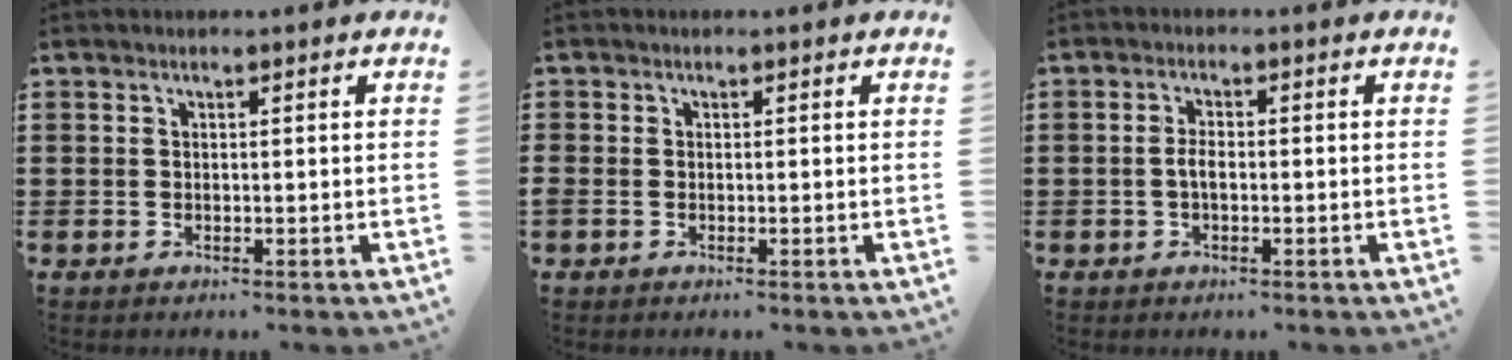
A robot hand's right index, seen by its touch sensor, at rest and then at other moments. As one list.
[{"total": 0.6, "force": [-0.4, 0.3, 0.2], "torque": [-0.005, 0.000, -0.008]}, {"total": 2.2, "force": [-0.6, 0.8, 1.9], "torque": [-0.044, -0.001, -0.013]}]